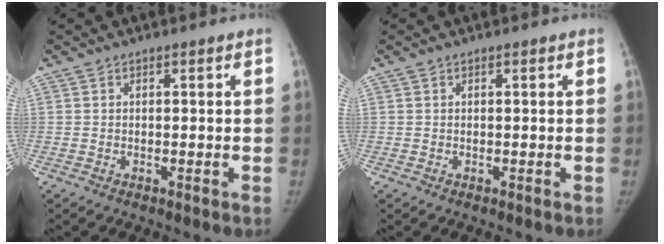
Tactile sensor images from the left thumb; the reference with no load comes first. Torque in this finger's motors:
{"motor_torque": [-0.01, -0.01, 0.17, -0.14, 0.00]}